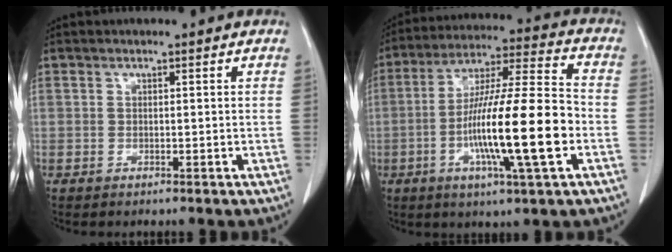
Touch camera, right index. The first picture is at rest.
{"total": 17.9, "force": [-4.5, 0.8, 17.3], "torque": [-0.308, -0.006, -0.080]}